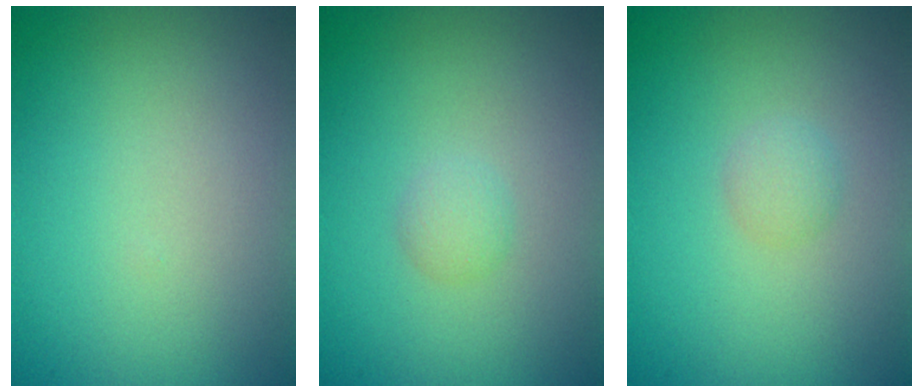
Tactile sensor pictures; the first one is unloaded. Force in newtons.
{"total": 1.0, "press": 1.0, "slide": 0.0}
{"total": 1.1, "press": 1.1, "slide": 0.0}